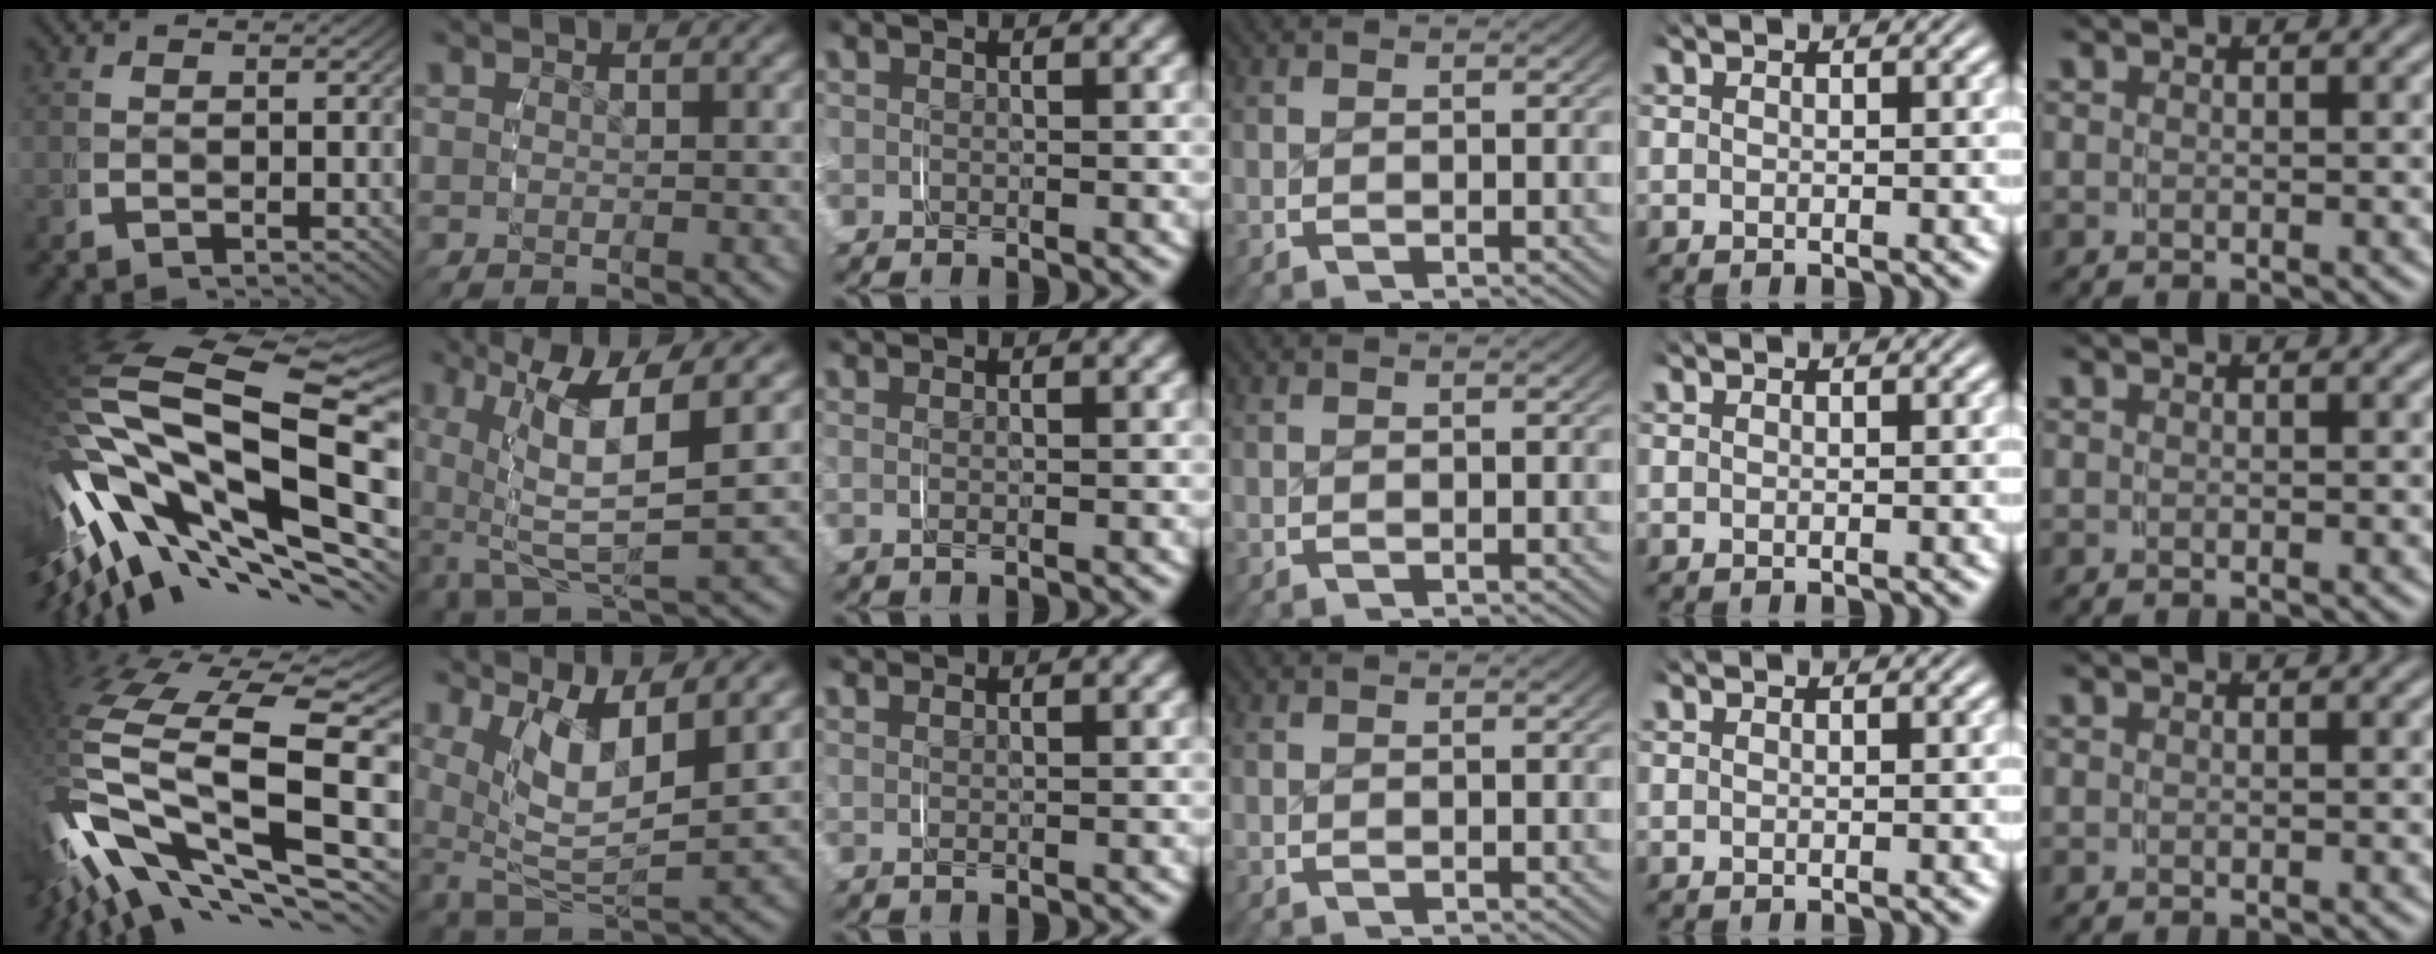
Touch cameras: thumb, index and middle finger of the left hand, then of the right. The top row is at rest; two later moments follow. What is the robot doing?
{"motion": "grasp_and_lifting", "object": "shoes"}